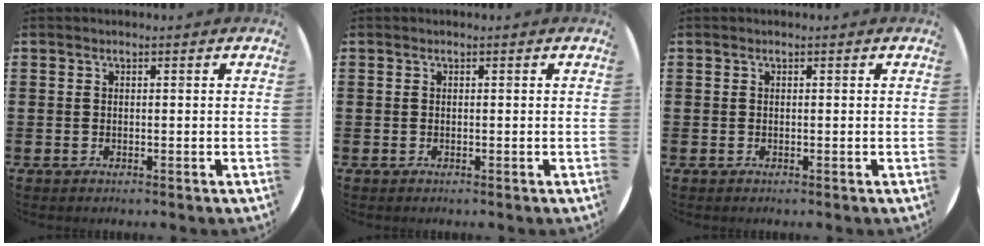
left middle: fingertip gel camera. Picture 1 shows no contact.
{"total": 0.0}
{"total": 0.0}